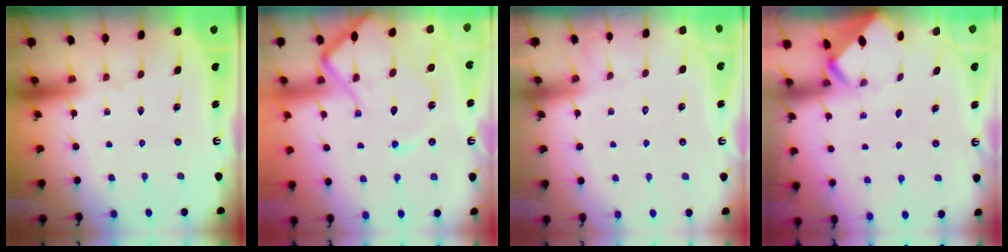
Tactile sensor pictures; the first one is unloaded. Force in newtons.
{"total": 12.6, "press": 12.5, "slide": 1.3}
{"total": 3.9, "press": 3.8, "slide": 0.5}
{"total": 2.9, "press": 2.9, "slide": 0.2}